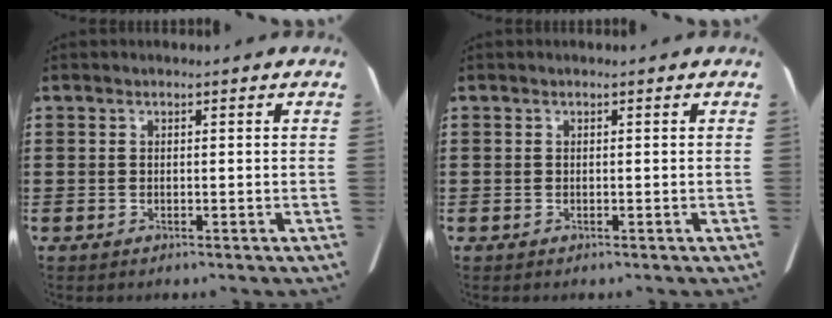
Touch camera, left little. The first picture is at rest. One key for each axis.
{"total": 0.0}